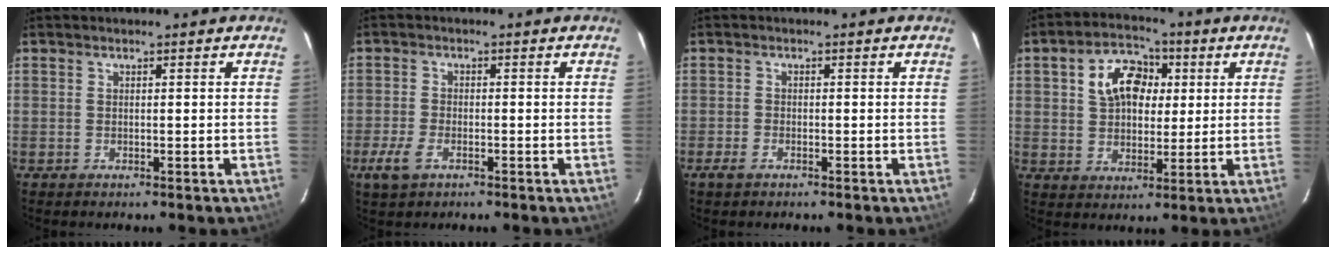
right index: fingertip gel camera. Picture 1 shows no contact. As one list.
[{"total": 4.8, "force": [-2.6, 2.4, 3.2], "torque": [-0.083, -0.005, -0.050]}, {"total": 1.9, "force": [-1.4, 0.9, 1.0], "torque": [-0.026, -0.001, -0.029]}, {"total": 10.4, "force": [2.8, 7.4, 6.7], "torque": [-0.129, 0.034, 0.049]}]